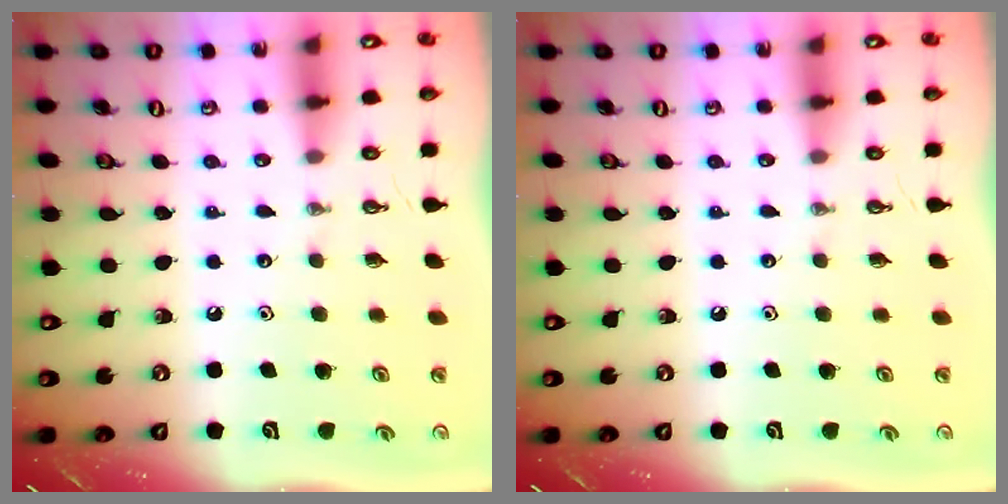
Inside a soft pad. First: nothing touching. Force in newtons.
{"total": 0.0}